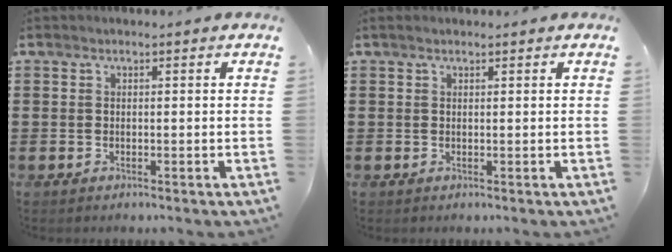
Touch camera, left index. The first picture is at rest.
{"total": 0.6, "force": [0.4, 0.2, 0.4], "torque": [-0.007, 0.003, 0.006]}